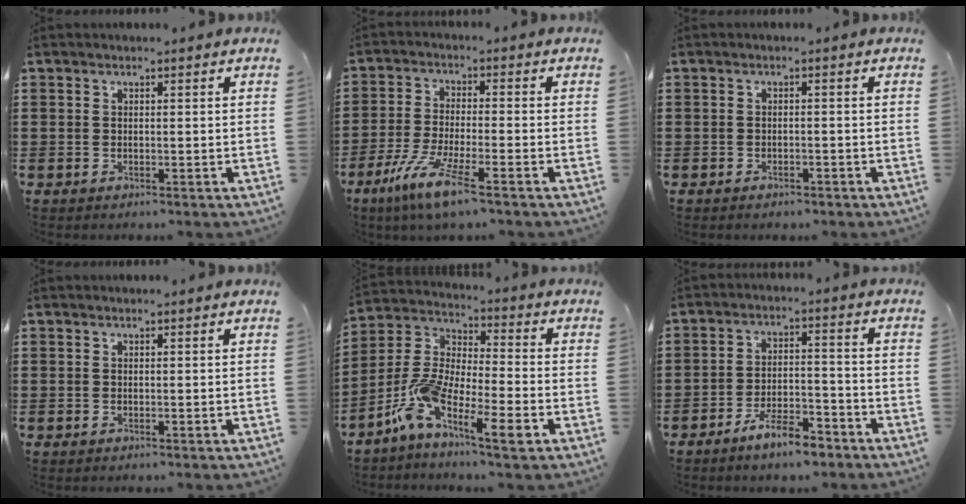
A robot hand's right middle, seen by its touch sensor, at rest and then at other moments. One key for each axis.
{"total": 7.6, "fx": -4.9, "fy": 0.7, "fz": 5.8, "tx": -0.125, "ty": -0.014, "tz": -0.094}
{"total": 1.0, "fx": -0.9, "fy": 0.4, "fz": 0.0, "tx": -0.002, "ty": 0.003, "tz": -0.021}
{"total": 0.0}
{"total": 9.7, "fx": -6.0, "fy": 2.1, "fz": 7.3, "tx": -0.179, "ty": -0.021, "tz": -0.126}
{"total": 6.8, "fx": -5.6, "fy": 1.5, "fz": 3.4, "tx": -0.066, "ty": 0.007, "tz": -0.107}